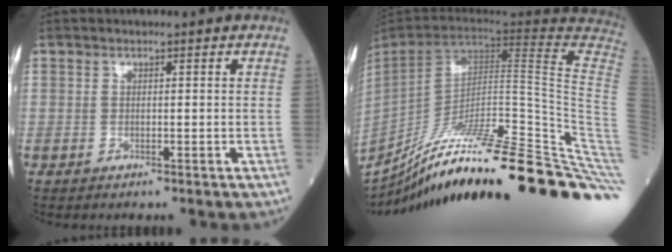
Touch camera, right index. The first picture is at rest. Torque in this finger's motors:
{"motor_torque": [0.08, -2.06, 0.61, 0.14]}